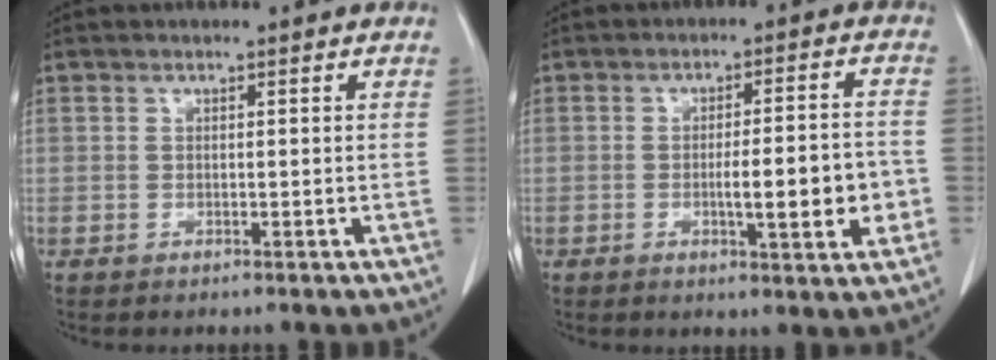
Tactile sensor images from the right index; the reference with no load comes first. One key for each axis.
{"total": 9.0, "fx": -2.1, "fy": 1.4, "fz": 8.7, "tx": -0.125, "ty": 0.005, "tz": -0.026}